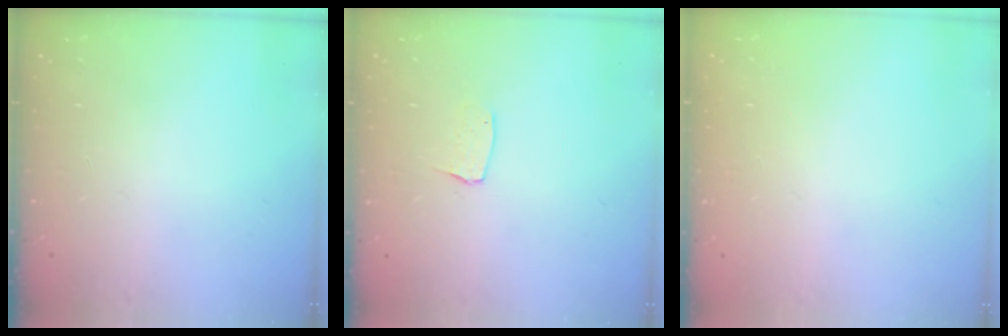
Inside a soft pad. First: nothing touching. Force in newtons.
{"total": 3.7, "press": 3.7, "slide": 0.2}
{"total": 0.0}